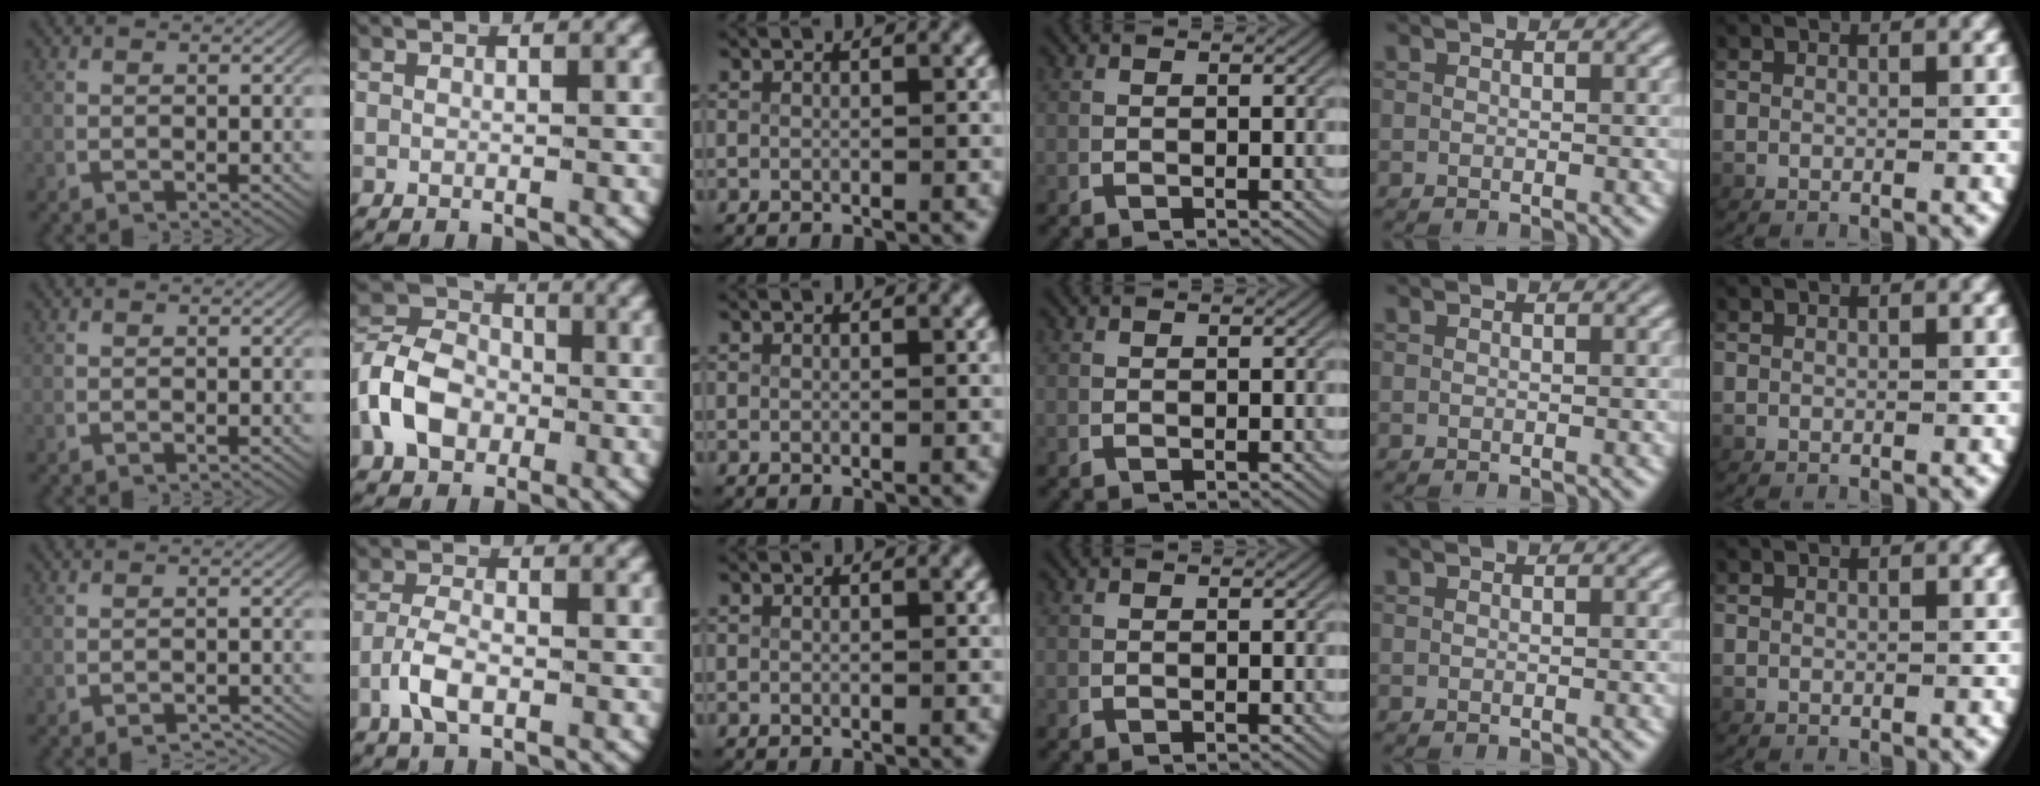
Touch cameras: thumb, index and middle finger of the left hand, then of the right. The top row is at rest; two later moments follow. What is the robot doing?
{"motion": "grasp_and_lifting", "object": "card"}